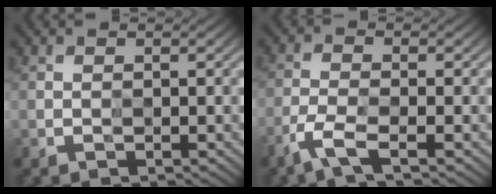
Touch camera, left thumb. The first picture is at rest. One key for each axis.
{"total": 4.2, "fx": -3.5, "fy": 0.4, "fz": 2.4, "tx": -0.057, "ty": -0.003, "tz": -0.078}